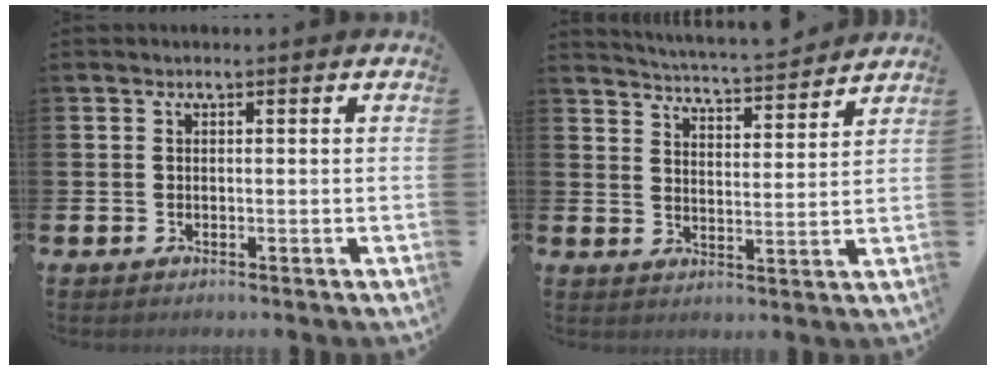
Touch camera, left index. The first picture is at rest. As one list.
[{"total": 5.2, "force": [5.1, -0.4, 0.4], "torque": [-0.028, -0.040, 0.089]}]